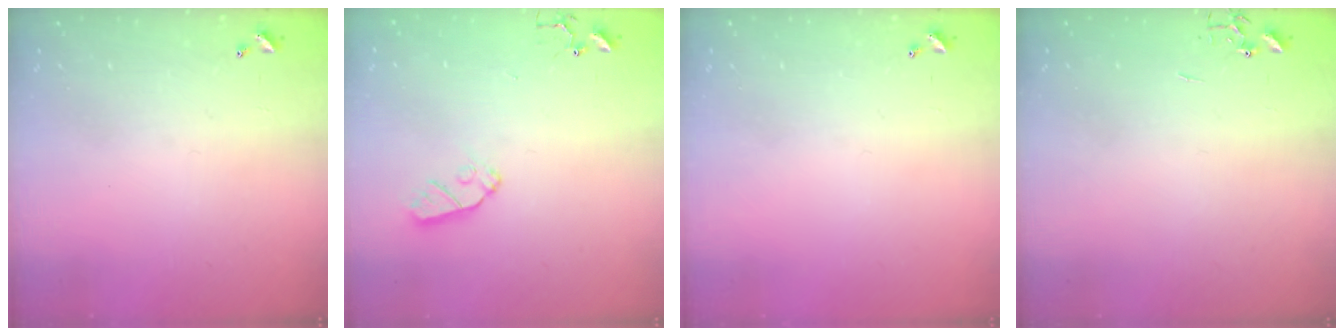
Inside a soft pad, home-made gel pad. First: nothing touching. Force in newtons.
{"total": 7.3, "press": 7.2, "slide": 0.5}
{"total": 0.0}
{"total": 0.0}